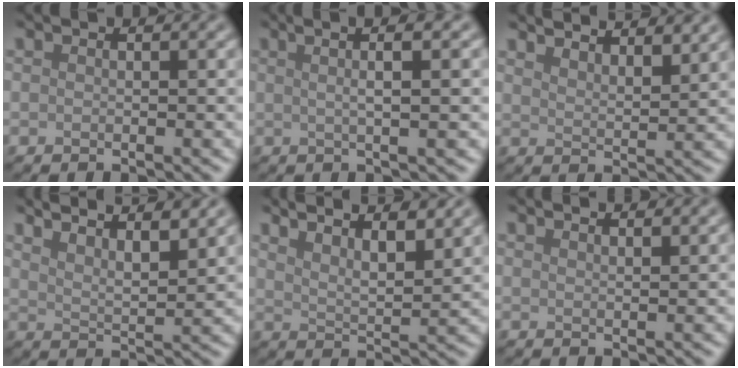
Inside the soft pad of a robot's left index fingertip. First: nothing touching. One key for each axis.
{"total": 6.0, "fx": 2.2, "fy": 2.0, "fz": 5.2, "tx": -0.063, "ty": 0.023, "tz": 0.004}
{"total": 6.8, "fx": 5.9, "fy": 1.7, "fz": 2.9, "tx": -0.025, "ty": 0.016, "tz": 0.061}
{"total": 8.4, "fx": 6.7, "fy": 2.3, "fz": 4.4, "tx": -0.038, "ty": 0.020, "tz": 0.063}
{"total": 8.0, "fx": 6.2, "fy": 2.3, "fz": 4.5, "tx": -0.038, "ty": 0.020, "tz": 0.058}
{"total": 2.8, "fx": 2.3, "fy": 0.9, "fz": 1.3, "tx": 0.008, "ty": 0.011, "tz": 0.006}